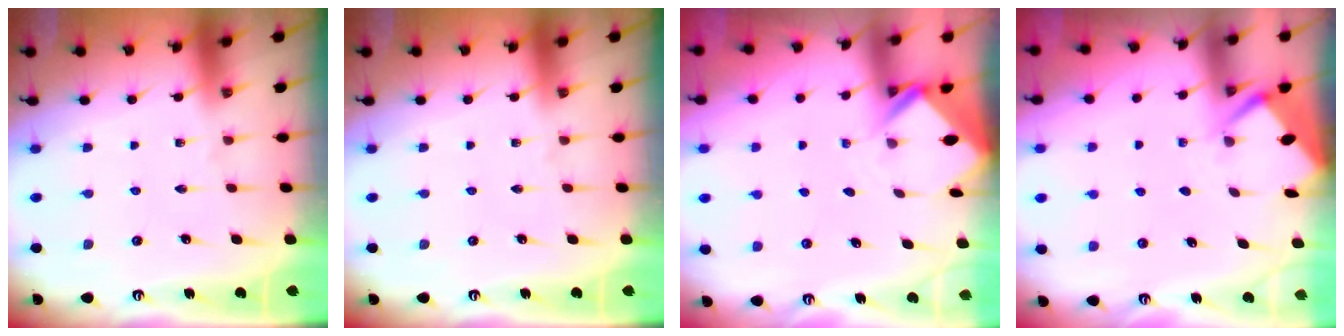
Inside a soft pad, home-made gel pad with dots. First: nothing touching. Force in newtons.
{"total": 0.0}
{"total": 2.4, "press": 2.4, "slide": 0.2}
{"total": 2.6, "press": 2.6, "slide": 0.3}